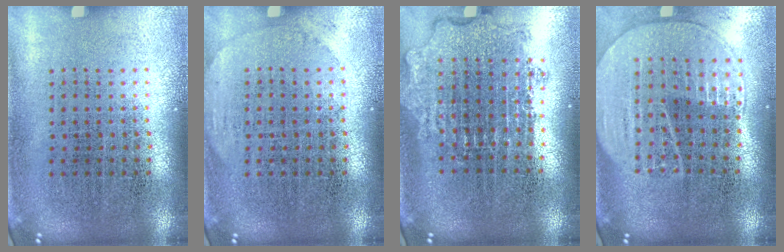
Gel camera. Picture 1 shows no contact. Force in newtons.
{"total": 1.0, "press": 1.0, "slide": 0.1}
{"total": 1.9, "press": 1.5, "slide": 1.2}
{"total": 2.0, "press": 1.7, "slide": 0.9}